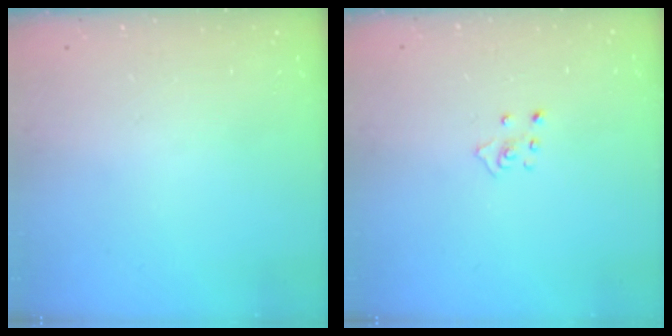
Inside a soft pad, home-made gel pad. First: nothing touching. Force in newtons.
{"total": 3.7, "press": 3.6, "slide": 0.4}